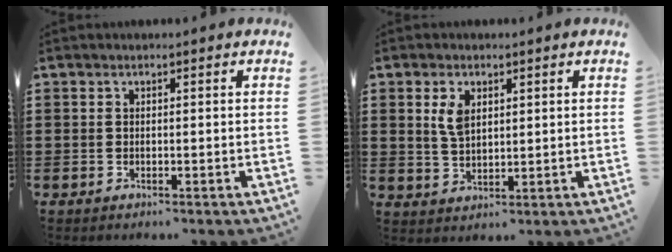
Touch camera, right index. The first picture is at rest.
{"total": 3.9, "force": [1.6, 2.1, 2.9], "torque": [-0.065, 0.007, 0.028]}